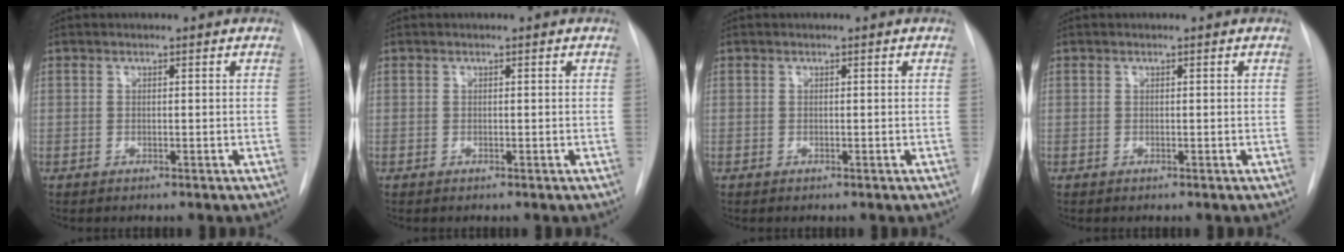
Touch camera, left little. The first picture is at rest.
{"total": 0.0}
{"total": 0.0}
{"total": 0.0}